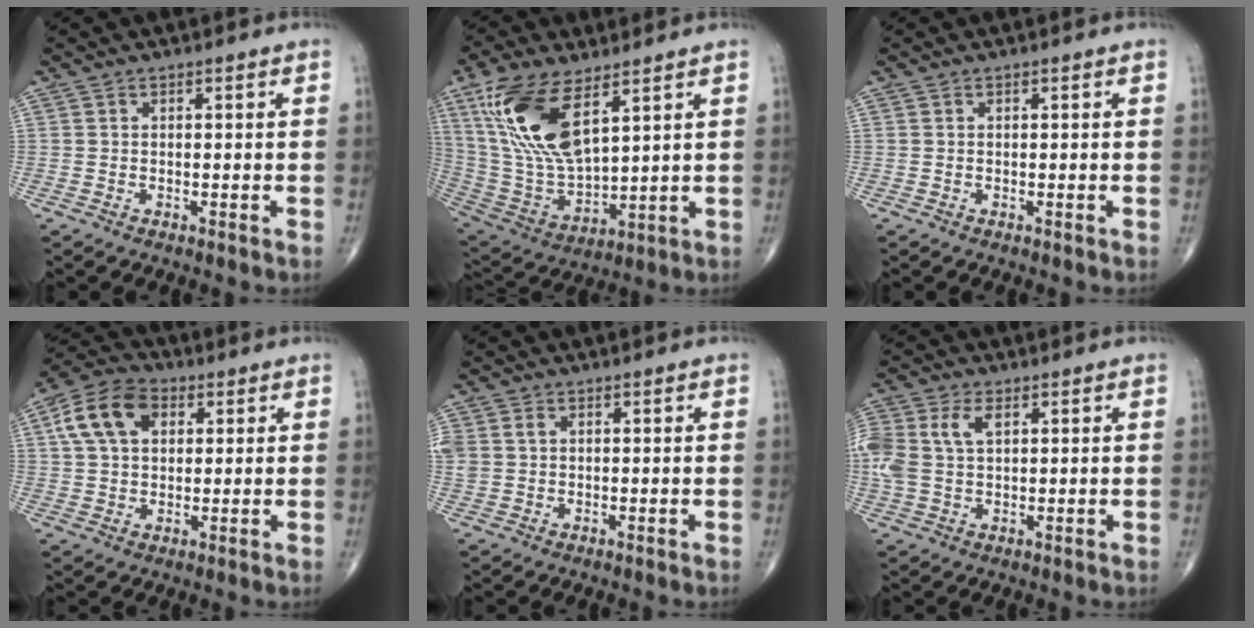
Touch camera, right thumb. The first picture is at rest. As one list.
[{"total": 18.3, "force": [8.5, 7.7, 14.2], "torque": [-0.286, -0.033, 0.177]}, {"total": 0.0}, {"total": 11.3, "force": [3.5, 7.6, 7.7], "torque": [-0.134, 0.015, 0.055]}, {"total": 3.8, "force": [0.9, 2.9, 2.3], "torque": [-0.061, 0.010, 0.026]}, {"total": 10.1, "force": [2.6, 6.1, 7.6], "torque": [-0.197, 0.013, 0.052]}]